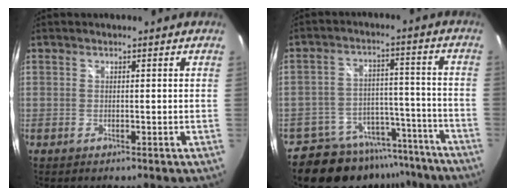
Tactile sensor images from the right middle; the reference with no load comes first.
{"total": 15.2, "force": [-12.0, 8.3, 4.0], "torque": [-0.086, 0.035, -0.151]}